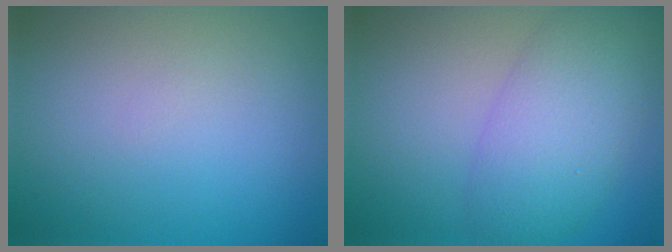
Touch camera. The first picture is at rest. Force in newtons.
{"total": 5.1, "press": 5.1, "slide": 0.1}